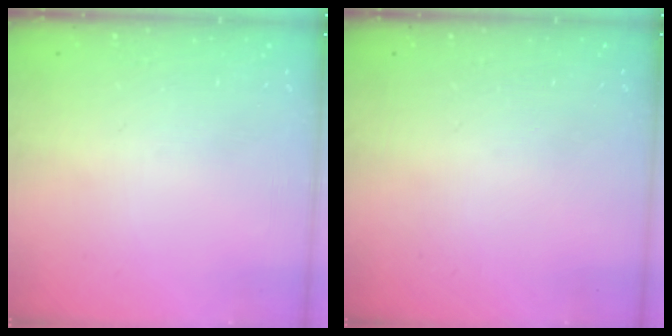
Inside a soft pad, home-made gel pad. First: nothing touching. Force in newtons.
{"total": 0.0}